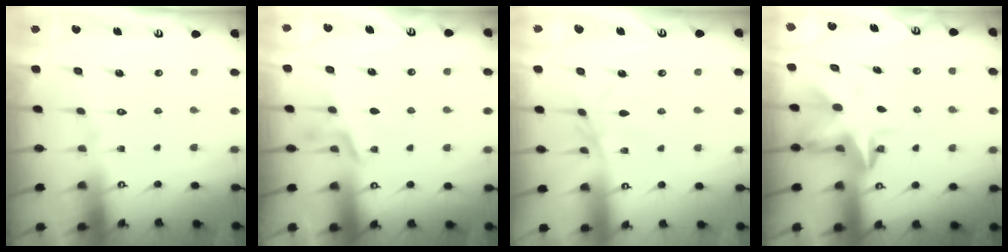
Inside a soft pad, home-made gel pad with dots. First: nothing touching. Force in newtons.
{"total": 6.5, "press": 6.2, "slide": 1.8}
{"total": 2.3, "press": 2.3, "slide": 0.5}
{"total": 5.6, "press": 5.4, "slide": 1.5}